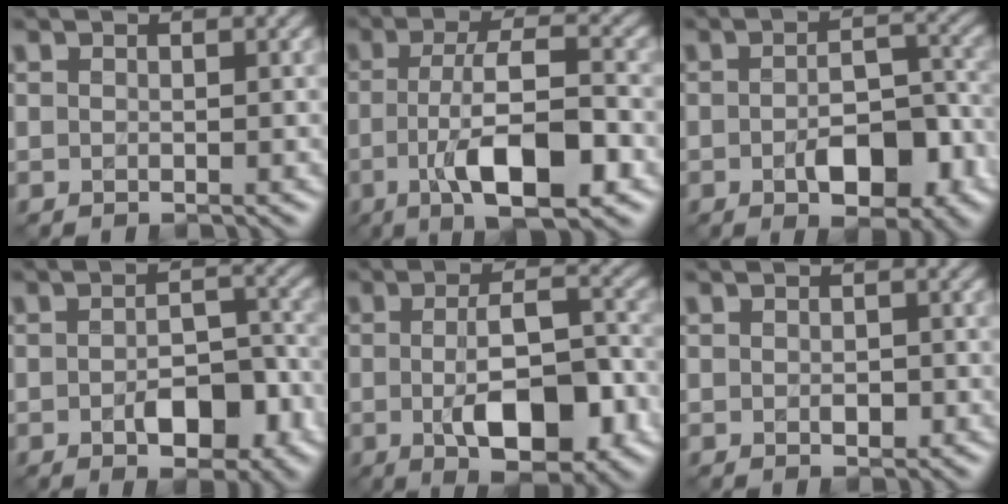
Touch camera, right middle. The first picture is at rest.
{"total": 8.4, "force": [-2.4, 2.5, 7.7], "torque": [-0.136, 0.005, -0.046]}
{"total": 6.4, "force": [-2.0, 3.2, 5.2], "torque": [-0.081, -0.001, -0.027]}
{"total": 5.5, "force": [-1.8, 2.9, 4.3], "torque": [-0.066, 0.000, -0.024]}
{"total": 8.2, "force": [-1.8, 3.2, 7.3], "torque": [-0.119, -0.004, -0.026]}
{"total": 0.9, "force": [0.1, 0.6, 0.6], "torque": [-0.010, -0.001, 0.001]}